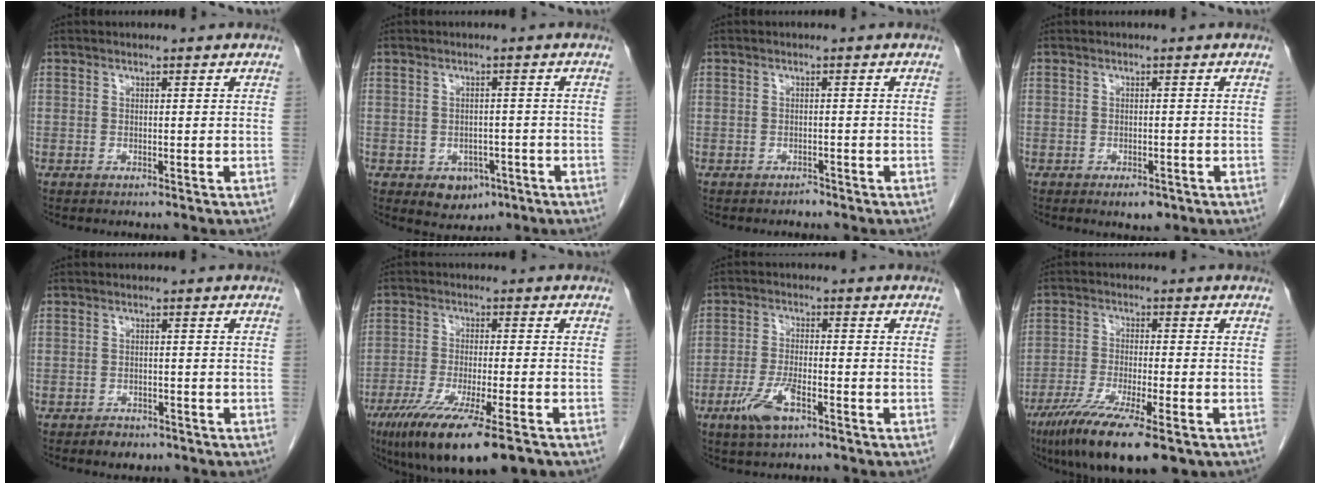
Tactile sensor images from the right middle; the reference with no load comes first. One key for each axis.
{"total": 4.6, "fx": -2.3, "fy": 3.3, "fz": 2.4, "tx": -0.029, "ty": 0.002, "tz": -0.020}
{"total": 0.9, "fx": -0.8, "fy": 0.4, "fz": 0.0, "tx": -0.003, "ty": 0.000, "tz": -0.015}
{"total": 2.5, "fx": -1.5, "fy": 1.3, "fz": 1.6, "tx": -0.019, "ty": 0.000, "tz": -0.012}
{"total": 2.5, "fx": -1.9, "fy": 1.4, "fz": 0.8, "tx": -0.017, "ty": 0.001, "tz": -0.022}
{"total": 15.2, "fx": -10.3, "fy": 1.6, "fz": 11.2, "tx": -0.179, "ty": -0.042, "tz": -0.166}
{"total": 5.9, "fx": -3.2, "fy": 1.7, "fz": 4.7, "tx": -0.100, "ty": -0.006, "tz": -0.058}
{"total": 13.7, "fx": -8.7, "fy": 2.4, "fz": 10.3, "tx": -0.177, "ty": -0.035, "tz": -0.141}